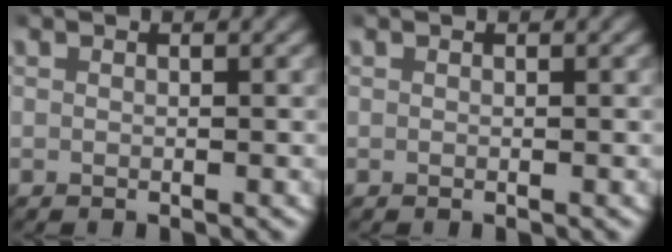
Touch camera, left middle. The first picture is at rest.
{"total": 0.0}